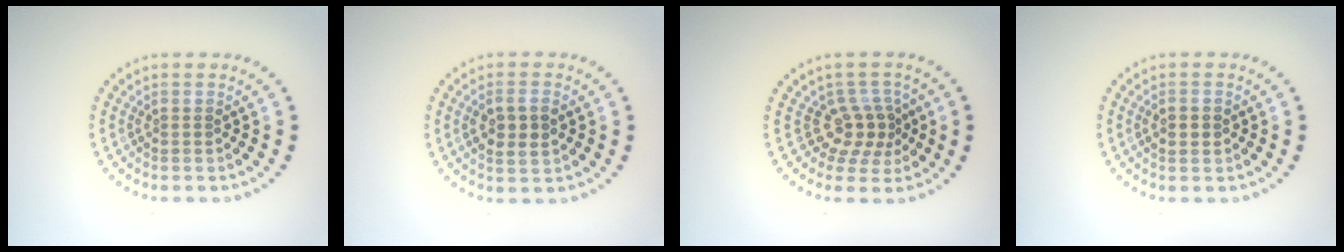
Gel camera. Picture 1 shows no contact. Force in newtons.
{"total": 3.0, "press": 2.9, "slide": 0.6}
{"total": 3.0, "press": 2.3, "slide": 1.9}
{"total": 1.9, "press": 1.9, "slide": 0.1}